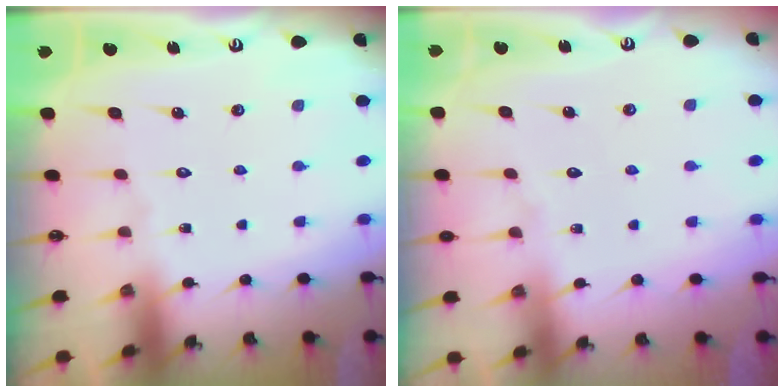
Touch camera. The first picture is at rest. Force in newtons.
{"total": 3.7, "press": 3.6, "slide": 0.5}